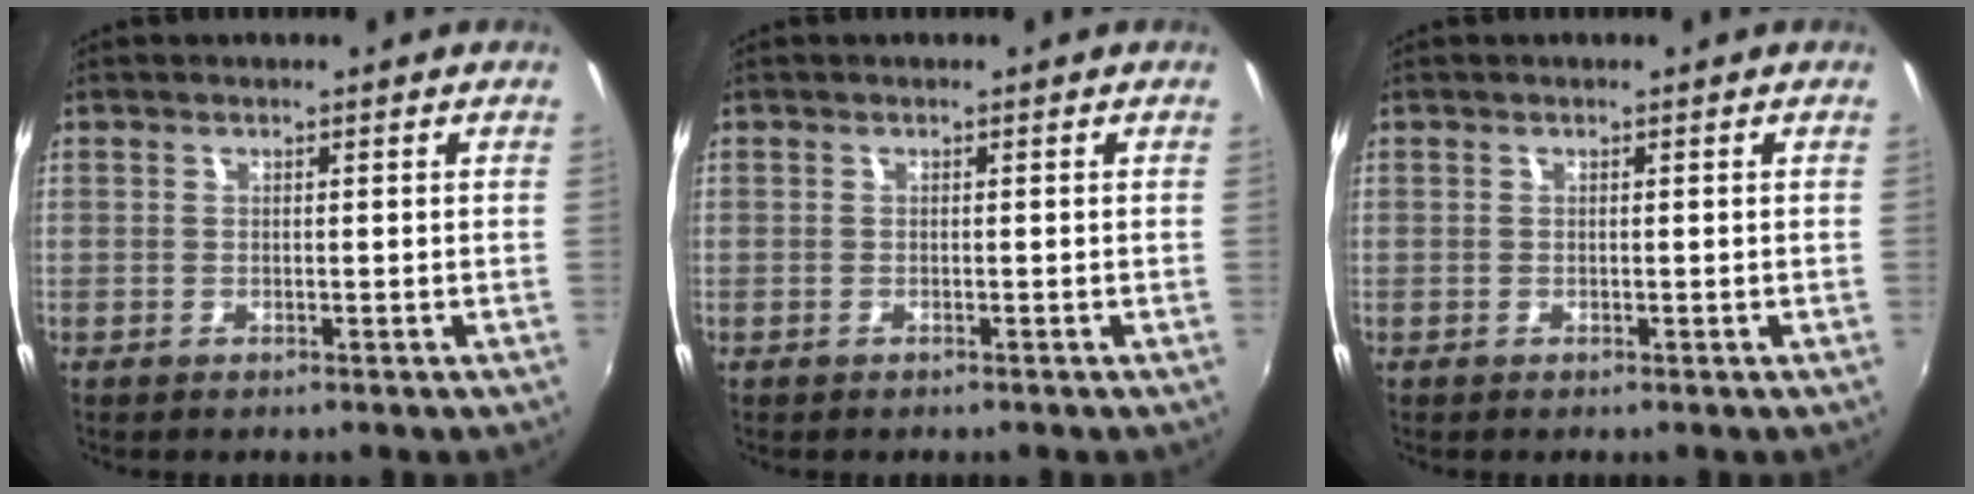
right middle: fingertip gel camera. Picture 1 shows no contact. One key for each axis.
{"total": 0.0}
{"total": 0.0}